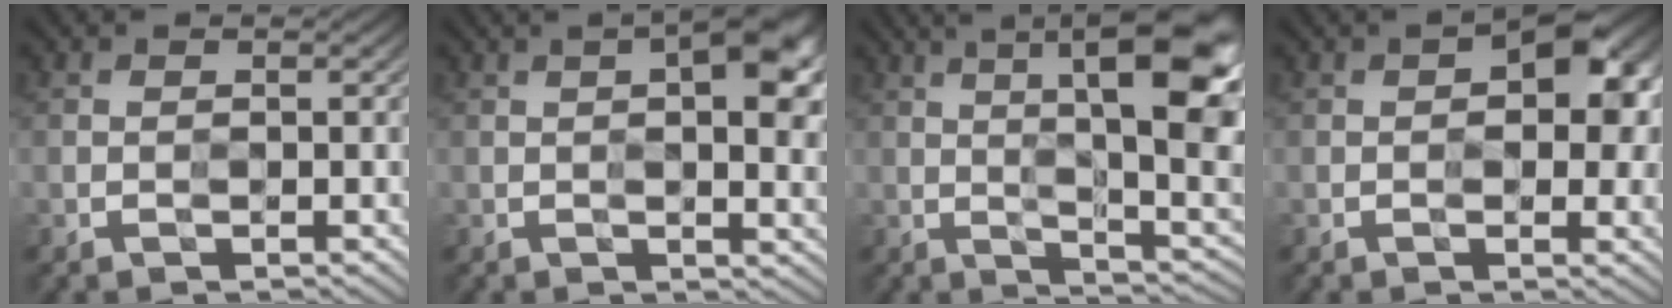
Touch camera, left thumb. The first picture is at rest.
{"total": 9.6, "force": [2.6, 3.8, 8.5], "torque": [-0.110, 0.013, 0.026]}
{"total": 16.5, "force": [4.7, 5.1, 15.0], "torque": [-0.210, 0.028, 0.071]}
{"total": 7.1, "force": [1.3, 3.8, 5.8], "torque": [-0.069, 0.006, 0.014]}